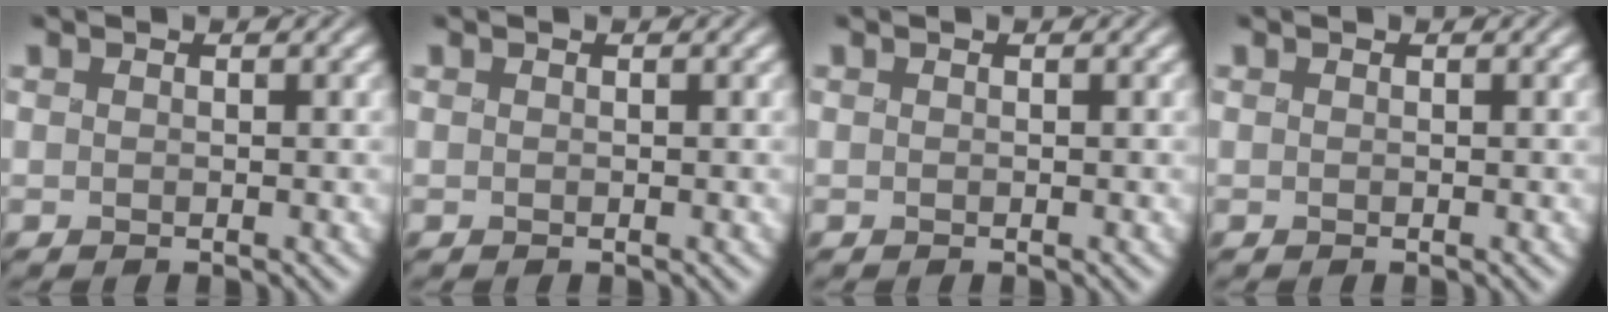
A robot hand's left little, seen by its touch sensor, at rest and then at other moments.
{"total": 0.0}
{"total": 0.0}
{"total": 0.0}